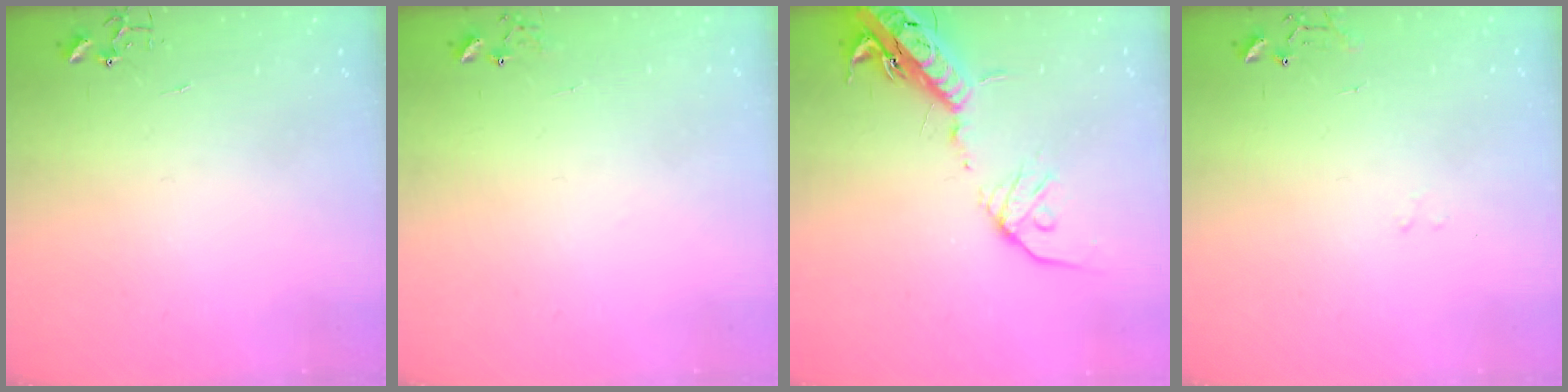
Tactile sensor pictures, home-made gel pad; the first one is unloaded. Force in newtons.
{"total": 6.5, "press": 6.5, "slide": 0.5}
{"total": 17.9, "press": 17.4, "slide": 4.3}
{"total": 8.0, "press": 8.0, "slide": 0.9}